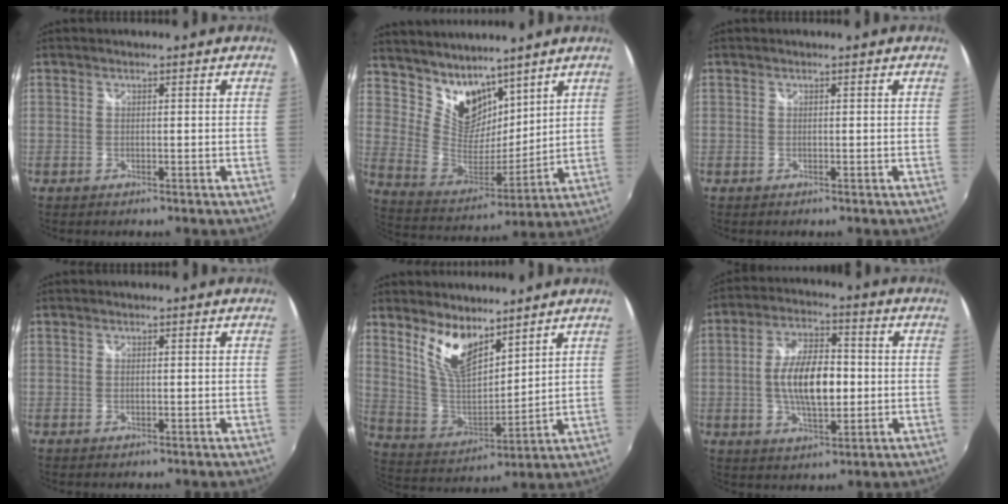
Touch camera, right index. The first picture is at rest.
{"total": 12.9, "force": [9.8, 7.3, 4.3], "torque": [-0.089, 0.002, 0.195]}
{"total": 0.0}
{"total": 0.8, "force": [0.0, 0.4, 0.7], "torque": [-0.015, -0.001, -0.002]}
{"total": 11.7, "force": [7.9, 4.8, 7.2], "torque": [-0.140, -0.006, 0.161]}
{"total": 12.2, "force": [-1.0, 5.4, 10.9], "torque": [-0.207, 0.004, -0.015]}